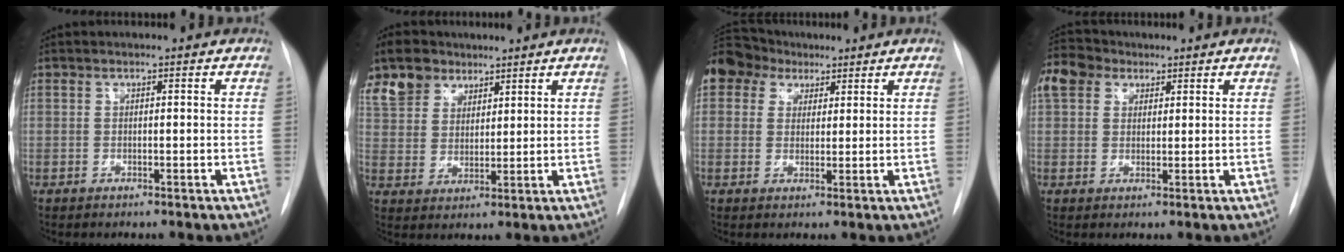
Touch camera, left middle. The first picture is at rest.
{"total": 10.9, "force": [7.7, 7.0, 3.1], "torque": [-0.075, 0.027, 0.153]}
{"total": 11.4, "force": [6.9, 8.4, 3.5], "torque": [-0.096, 0.055, 0.130]}
{"total": 9.5, "force": [5.4, 6.7, 3.9], "torque": [-0.100, 0.042, 0.103]}